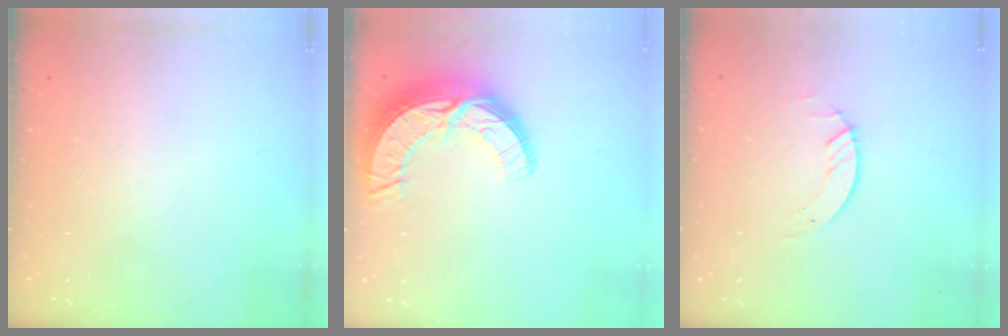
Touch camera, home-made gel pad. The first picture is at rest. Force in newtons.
{"total": 15.2, "press": 15.2, "slide": 1.0}
{"total": 1.2, "press": 1.1, "slide": 0.2}